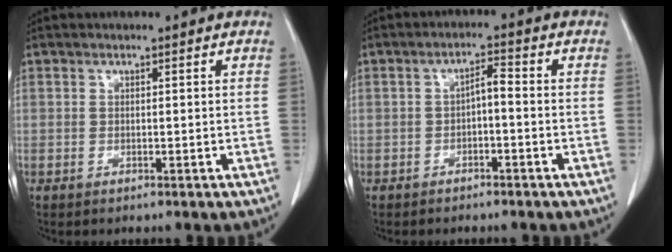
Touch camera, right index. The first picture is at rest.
{"total": 2.6, "force": [-0.7, 0.7, 2.4], "torque": [-0.042, 0.014, -0.011]}